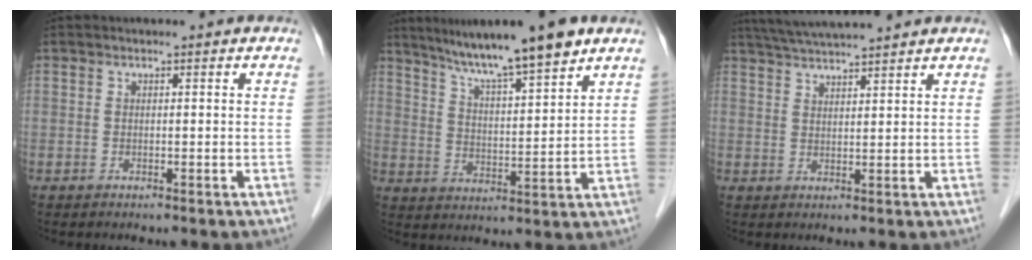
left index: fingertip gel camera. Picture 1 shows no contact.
{"total": 12.0, "force": [9.5, 0.0, 7.4], "torque": [-0.123, 0.007, 0.160]}
{"total": 8.8, "force": [8.1, -0.4, 3.6], "torque": [-0.068, 0.030, 0.126]}